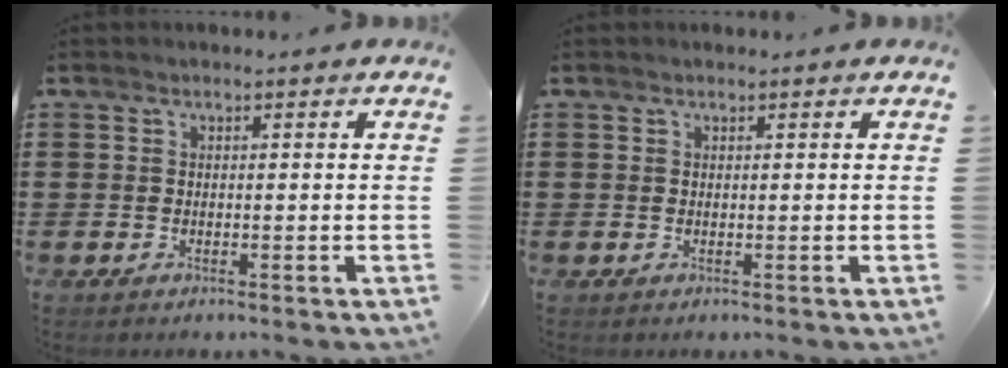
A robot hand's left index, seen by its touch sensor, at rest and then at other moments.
{"total": 0.0}